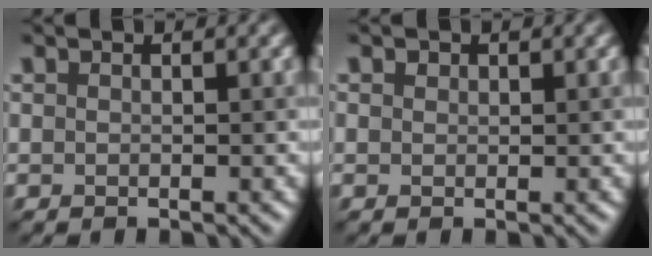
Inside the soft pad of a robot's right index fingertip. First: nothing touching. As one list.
[{"total": 0.6, "force": [0.4, 0.4, 0.2], "torque": [-0.003, -0.001, 0.008]}]